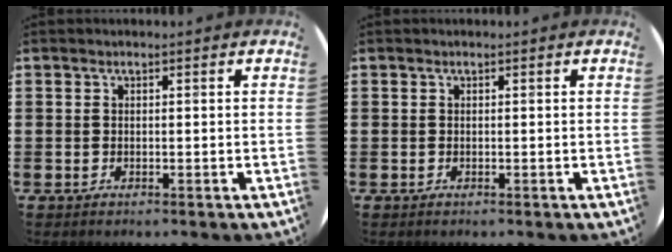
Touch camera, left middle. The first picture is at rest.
{"total": 0.0}